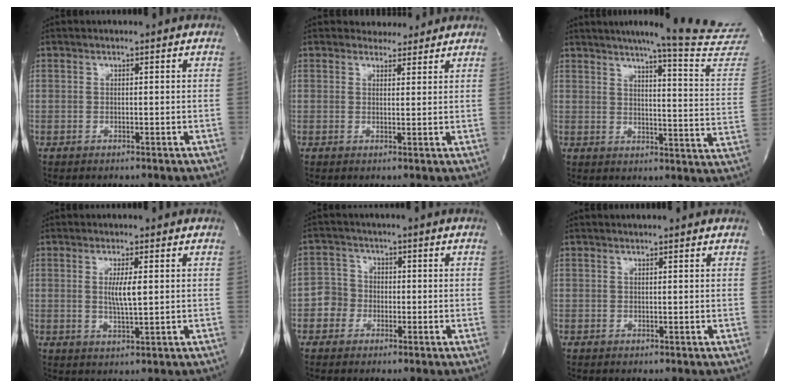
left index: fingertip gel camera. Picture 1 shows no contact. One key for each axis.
{"total": 2.7, "fx": 2.4, "fy": 1.2, "fz": -0.1, "tx": 0.001, "ty": -0.002, "tz": 0.030}
{"total": 20.3, "fx": 18.6, "fy": -1.6, "fz": 8.1, "tx": -0.111, "ty": -0.115, "tz": 0.210}
{"total": 3.5, "fx": 0.3, "fy": 0.1, "fz": 3.5, "tx": -0.068, "ty": -0.012, "tz": 0.007}
{"total": 3.6, "fx": -1.5, "fy": 3.2, "fz": 0.5, "tx": -0.004, "ty": 0.011, "tz": -0.033}
{"total": 2.7, "fx": 2.6, "fy": 0.1, "fz": 0.9, "tx": -0.017, "ty": 0.008, "tz": 0.023}